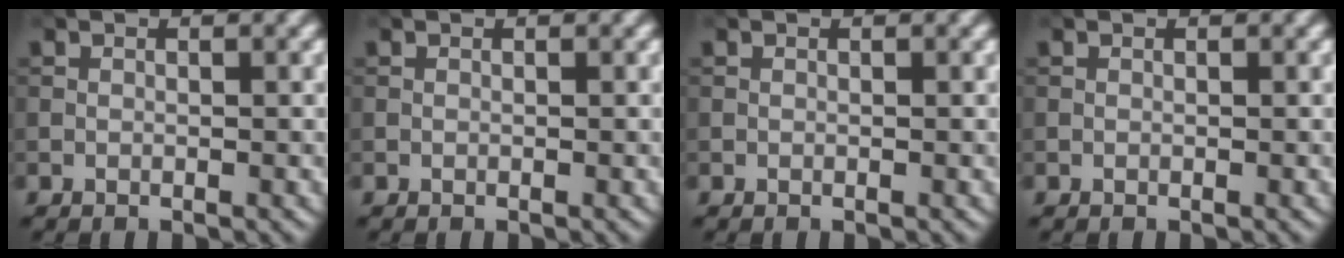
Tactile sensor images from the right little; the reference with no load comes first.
{"total": 0.0}
{"total": 0.0}
{"total": 0.0}